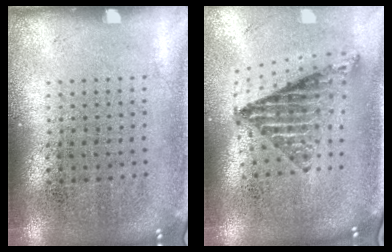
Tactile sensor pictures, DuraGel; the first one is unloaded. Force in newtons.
{"total": 1.3, "press": 1.1, "slide": 0.7}